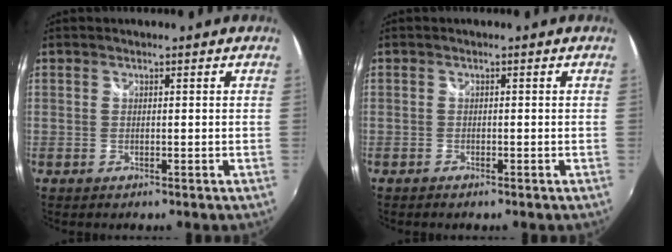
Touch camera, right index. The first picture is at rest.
{"total": 0.8, "force": [-0.7, 0.3, 0.2], "torque": [-0.008, -0.003, -0.015]}